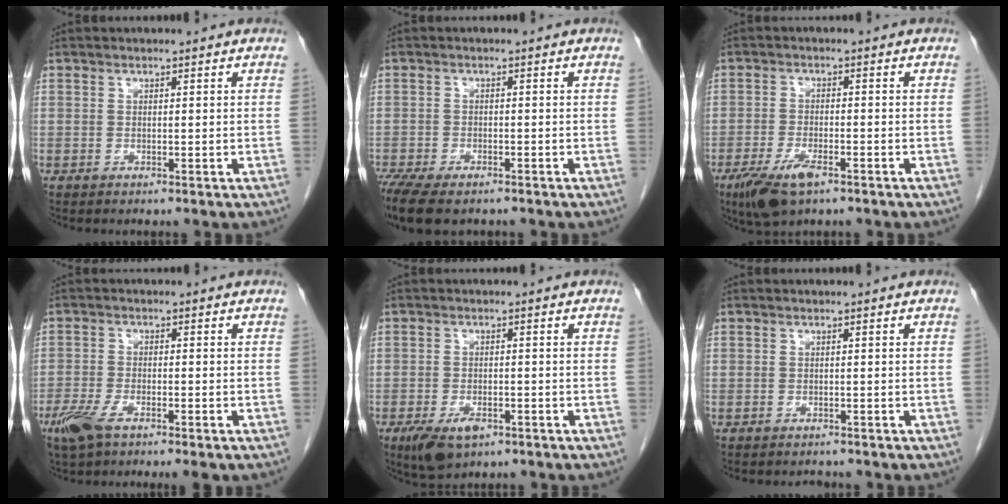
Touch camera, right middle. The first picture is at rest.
{"total": 9.7, "force": [-7.3, 3.5, 5.3], "torque": [-0.105, -0.014, -0.113]}
{"total": 6.5, "force": [-3.9, 1.9, 4.8], "torque": [-0.098, -0.013, -0.066]}
{"total": 6.3, "force": [-4.1, 1.7, 4.4], "torque": [-0.087, -0.015, -0.072]}
{"total": 5.5, "force": [-3.1, 2.5, 3.7], "torque": [-0.072, -0.007, -0.046]}
{"total": 0.9, "force": [-0.9, 0.3, 0.0], "torque": [-0.007, -0.002, -0.012]}